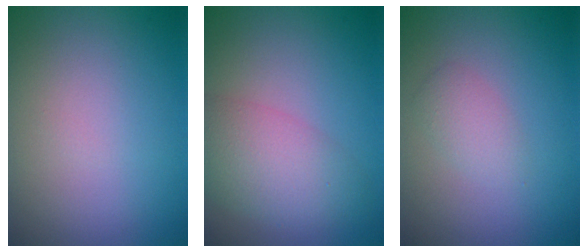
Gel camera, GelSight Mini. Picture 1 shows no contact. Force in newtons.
{"total": 5.1, "press": 5.1, "slide": 0.1}
{"total": 1.7, "press": 1.7, "slide": 0.1}